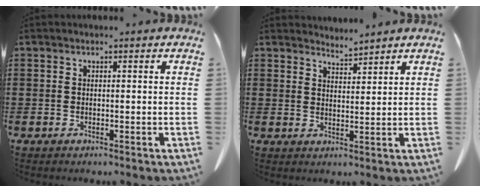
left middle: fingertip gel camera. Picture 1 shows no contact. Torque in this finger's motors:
{"motor_torque": [-0.92, 0.95, -0.02, 0.00]}